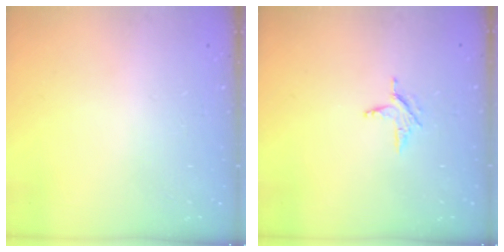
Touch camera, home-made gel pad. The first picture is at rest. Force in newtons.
{"total": 4.1, "press": 4.1, "slide": 0.4}